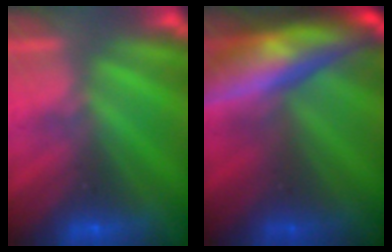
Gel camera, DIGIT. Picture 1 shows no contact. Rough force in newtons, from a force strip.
{"total": 5.7}